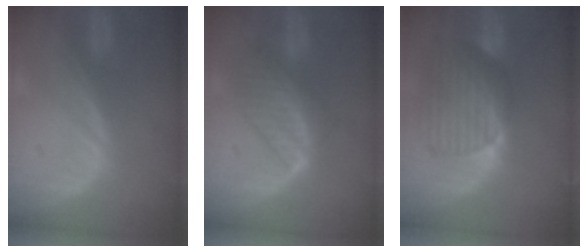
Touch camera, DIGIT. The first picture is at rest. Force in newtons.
{"total": 7.7, "press": 6.9, "slide": 3.5}
{"total": 9.0, "press": 8.5, "slide": 2.9}